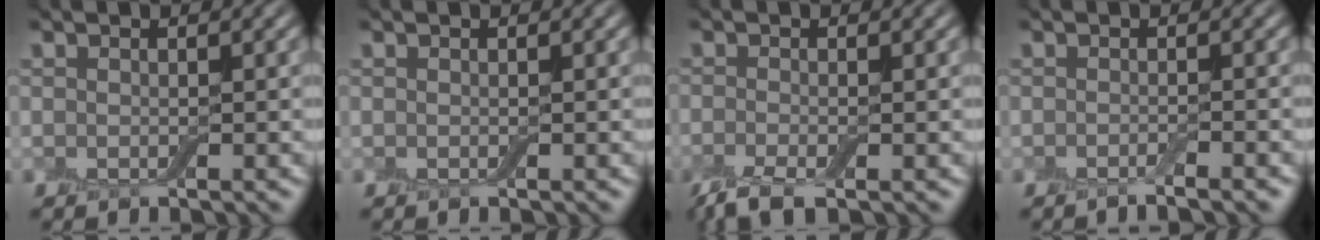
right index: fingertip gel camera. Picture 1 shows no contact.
{"total": 0.0}
{"total": 3.1, "force": [-2.2, 0.7, 2.1], "torque": [-0.044, -0.008, -0.050]}
{"total": 1.5, "force": [-0.9, 0.2, 1.1], "torque": [-0.008, -0.002, -0.020]}